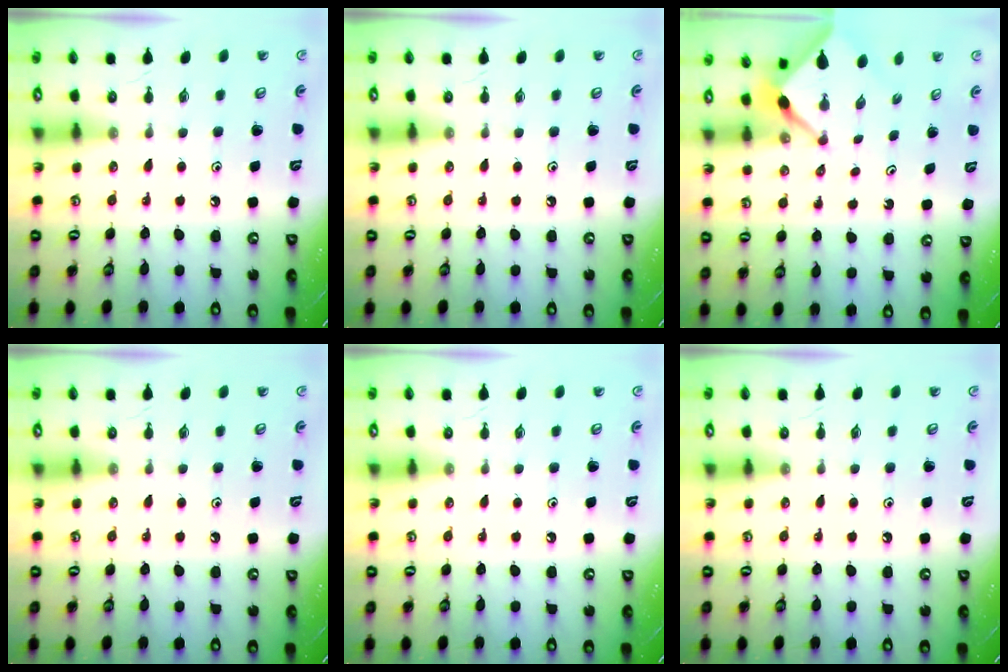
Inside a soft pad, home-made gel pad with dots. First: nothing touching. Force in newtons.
{"total": 0.0}
{"total": 2.2, "press": 2.2, "slide": 0.2}
{"total": 0.0}
{"total": 0.0}
{"total": 0.0}